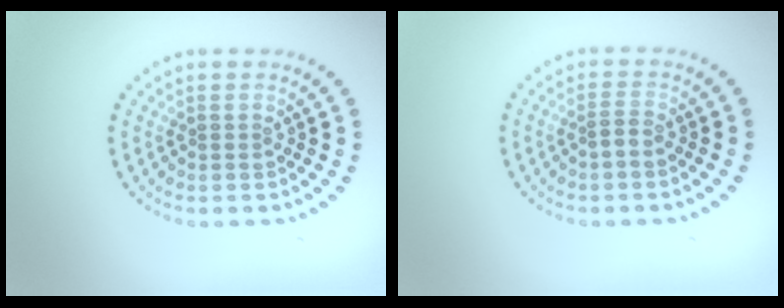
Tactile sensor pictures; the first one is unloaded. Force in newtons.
{"total": 1.0, "press": 0.8, "slide": 0.5}